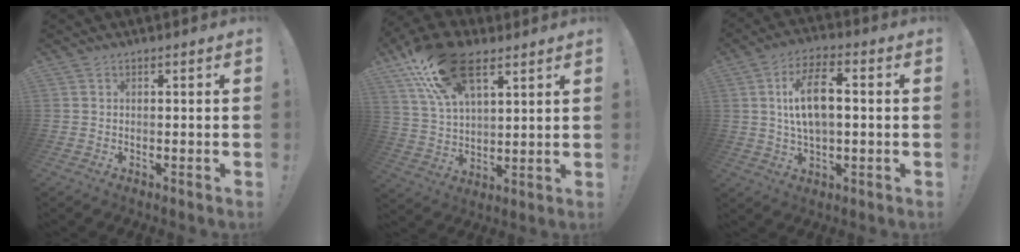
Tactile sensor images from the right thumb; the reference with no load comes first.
{"total": 18.3, "force": [10.3, 9.6, 11.7], "torque": [-0.224, -0.040, 0.186]}
{"total": 11.6, "force": [1.4, 5.5, 10.1], "torque": [-0.169, 0.010, 0.027]}